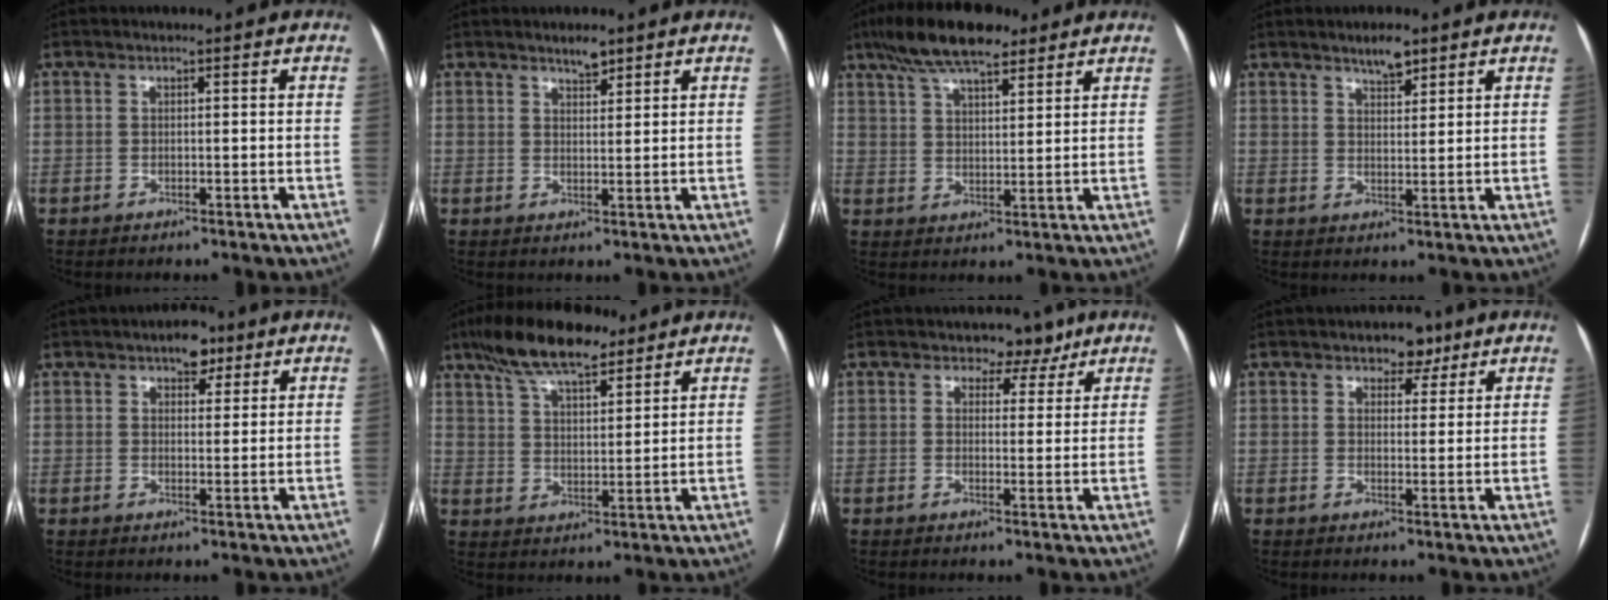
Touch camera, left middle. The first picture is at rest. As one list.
[{"total": 2.4, "force": [2.0, 0.6, 1.1], "torque": [-0.020, 0.000, 0.034]}, {"total": 11.9, "force": [8.8, 3.6, 7.1], "torque": [-0.135, 0.029, 0.154]}, {"total": 3.5, "force": [2.8, 1.0, 2.0], "torque": [-0.033, 0.000, 0.045]}, {"total": 4.1, "force": [2.7, 2.2, 2.3], "torque": [-0.029, 0.009, 0.038]}, {"total": 12.9, "force": [9.7, 3.9, 7.7], "torque": [-0.146, 0.026, 0.170]}, {"total": 4.4, "force": [3.0, 2.9, 1.1], "torque": [-0.001, 0.000, 0.036]}, {"total": 4.0, "force": [2.7, 2.4, 1.7], "torque": [-0.013, 0.005, 0.037]}]